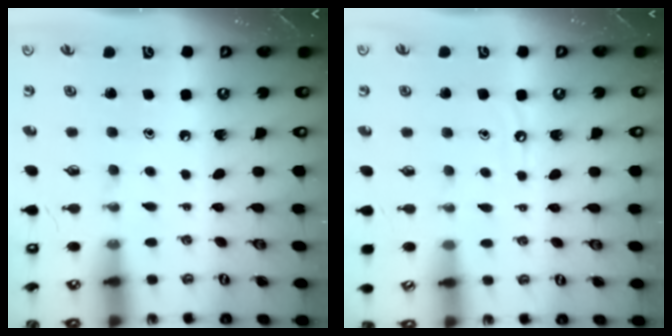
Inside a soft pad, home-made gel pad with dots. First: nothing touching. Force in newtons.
{"total": 6.0, "press": 5.9, "slide": 0.6}